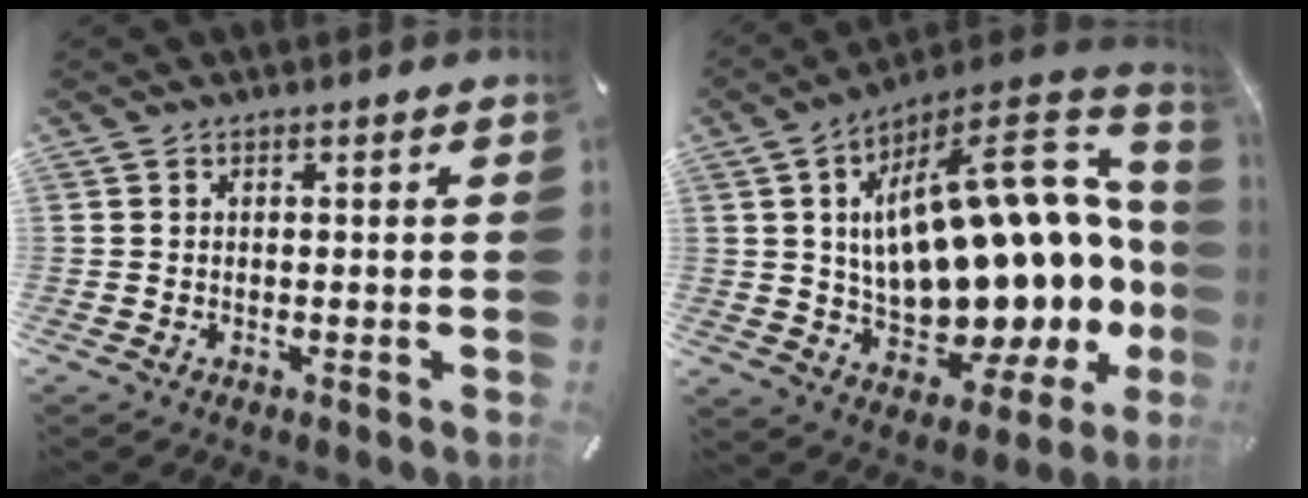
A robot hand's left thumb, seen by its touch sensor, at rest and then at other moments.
{"total": 24.7, "force": [2.1, 12.5, 21.2], "torque": [-0.305, -0.046, 0.046]}